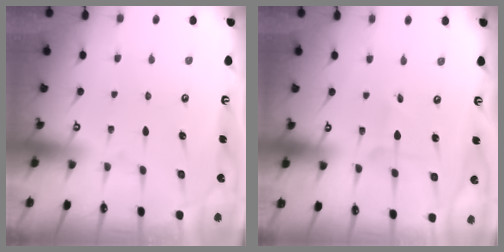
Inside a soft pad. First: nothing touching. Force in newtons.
{"total": 1.9, "press": 1.9, "slide": 0.1}